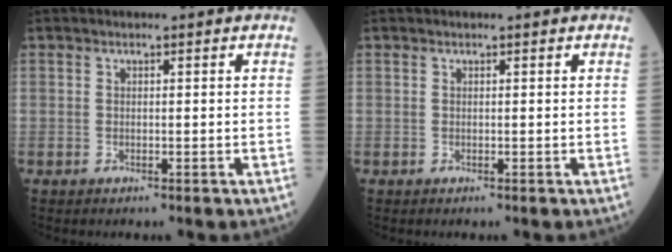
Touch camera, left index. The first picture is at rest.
{"total": 0.0}